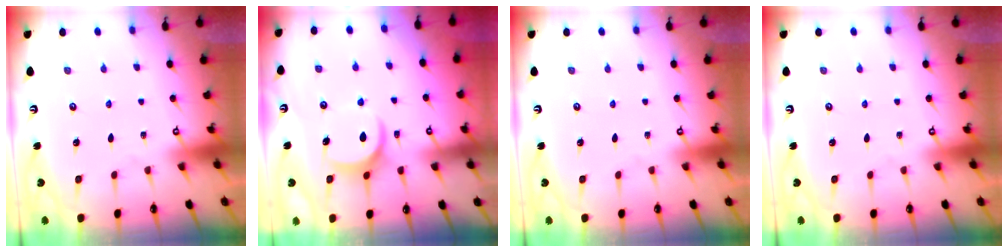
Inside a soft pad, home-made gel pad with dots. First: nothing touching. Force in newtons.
{"total": 8.2, "press": 8.1, "slide": 1.1}
{"total": 0.0}
{"total": 0.0}